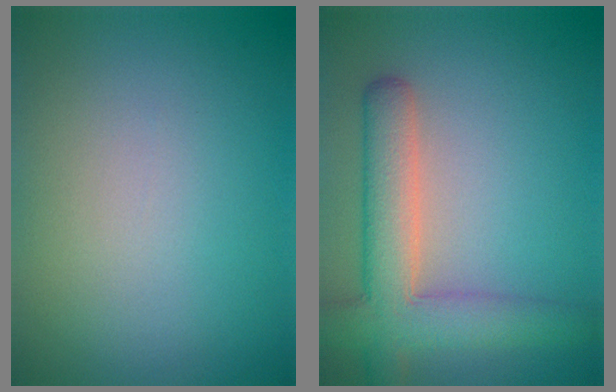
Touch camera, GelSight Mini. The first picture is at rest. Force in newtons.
{"total": 6.1, "press": 6.1, "slide": 0.5}